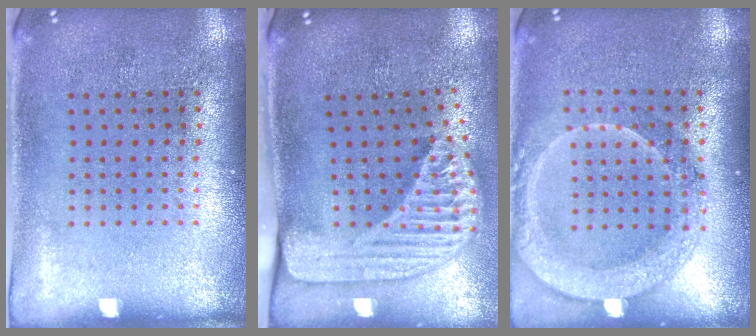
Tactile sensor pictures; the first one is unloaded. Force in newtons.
{"total": 2.4, "press": 1.7, "slide": 1.7}
{"total": 2.0, "press": 1.8, "slide": 0.7}